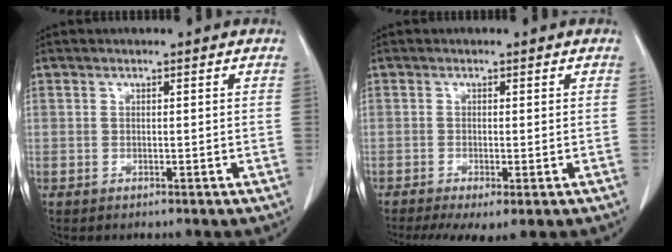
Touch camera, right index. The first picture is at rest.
{"total": 5.1, "force": [-3.0, 1.3, 3.9], "torque": [-0.065, -0.018, -0.049]}